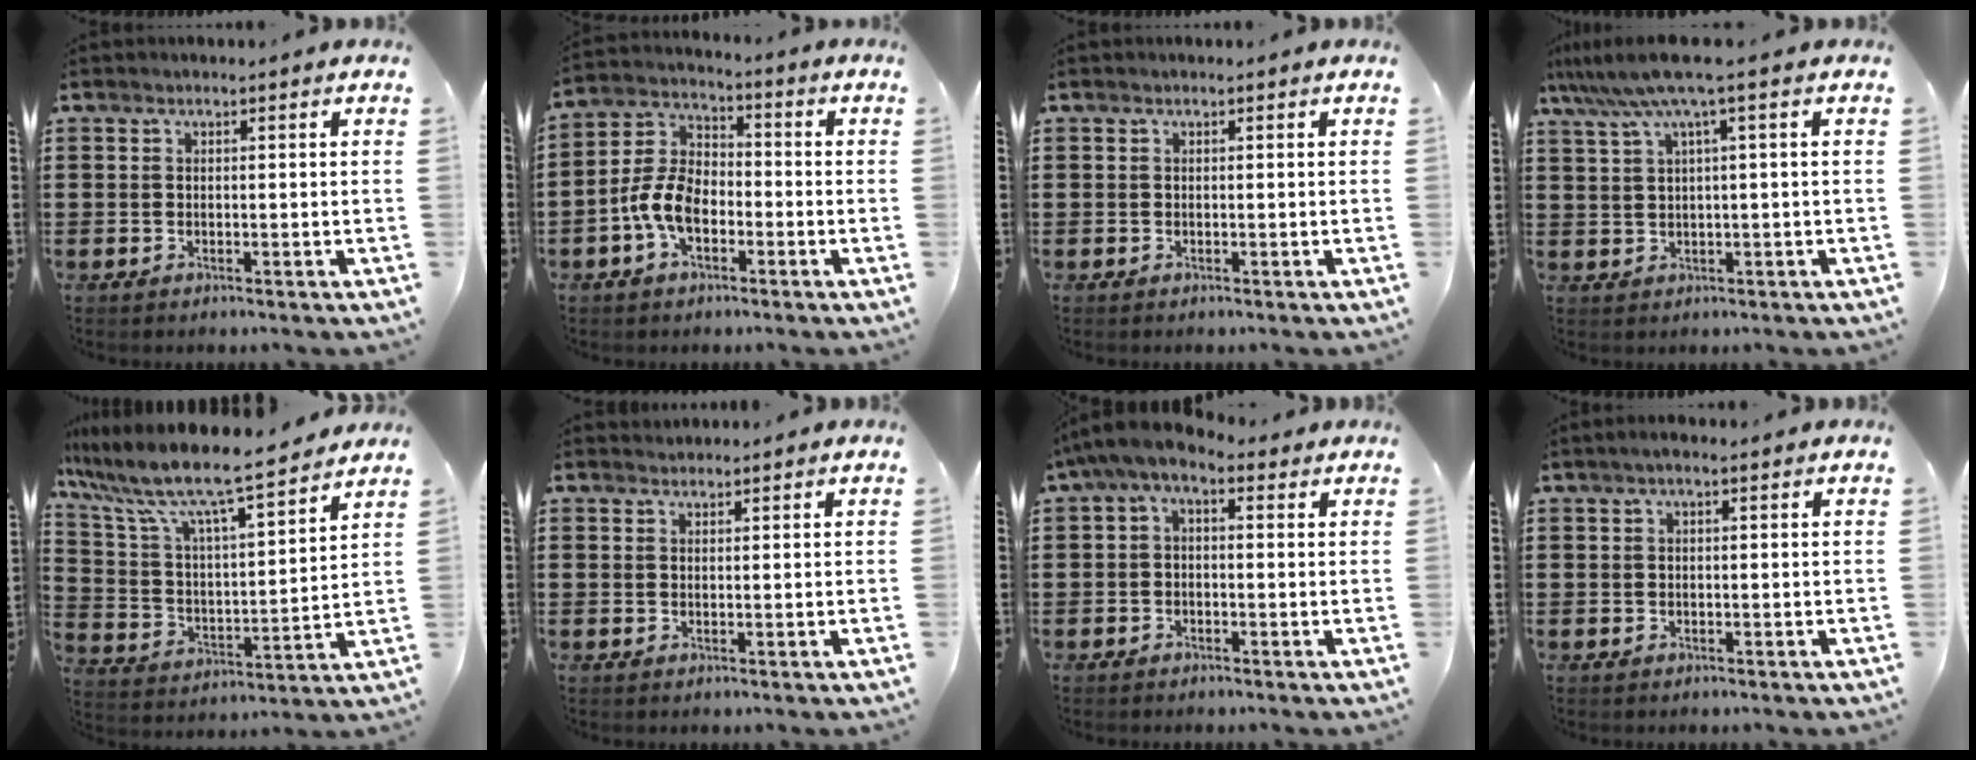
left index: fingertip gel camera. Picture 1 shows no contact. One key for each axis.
{"total": 7.5, "fx": -2.9, "fy": 4.4, "fz": 5.4, "tx": -0.141, "ty": 0.004, "tz": -0.065}
{"total": 0.0}
{"total": 5.6, "fx": 2.3, "fy": -0.4, "fz": 5.1, "tx": -0.110, "ty": -0.013, "tz": 0.035}
{"total": 9.0, "fx": 7.7, "fy": 0.4, "fz": 4.6, "tx": -0.124, "ty": -0.058, "tz": 0.124}
{"total": 1.1, "fx": 1.1, "fy": 0.2, "fz": 0.0, "tx": -0.001, "ty": 0.000, "tz": 0.022}
{"total": 3.0, "fx": 0.0, "fy": 1.2, "fz": 2.8, "tx": -0.063, "ty": -0.001, "tz": -0.007}
{"total": 1.2, "fx": 0.4, "fy": 0.2, "fz": 1.1, "tx": -0.021, "ty": 0.001, "tz": 0.008}